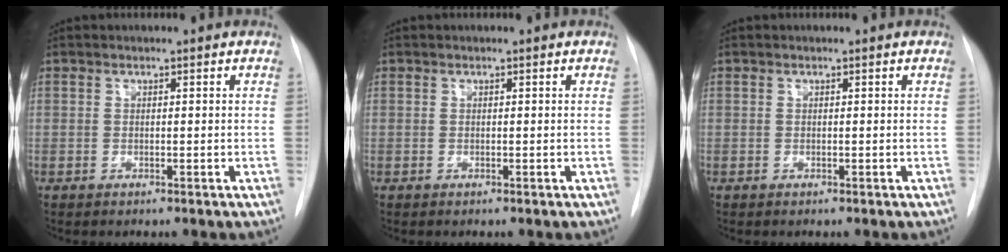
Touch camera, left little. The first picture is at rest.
{"total": 0.0}
{"total": 0.0}